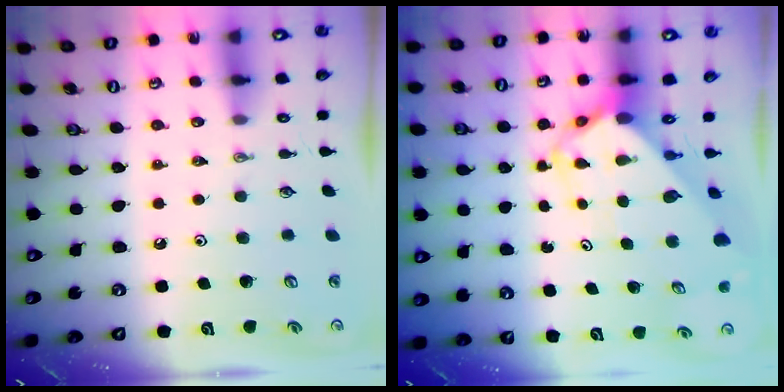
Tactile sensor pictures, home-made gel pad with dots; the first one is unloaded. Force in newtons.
{"total": 4.2, "press": 4.2, "slide": 0.4}